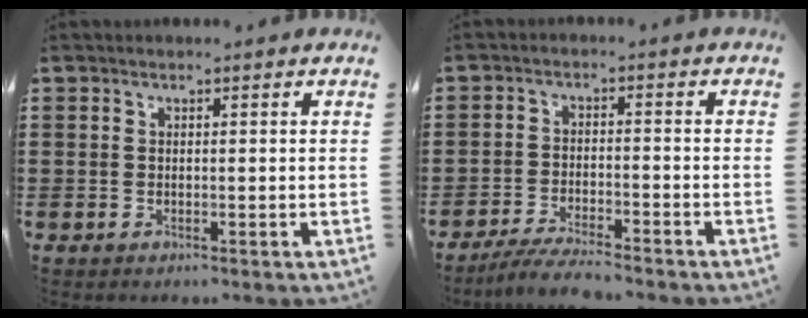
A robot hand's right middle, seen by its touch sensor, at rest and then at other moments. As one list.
[{"total": 4.5, "force": [-4.2, 0.1, 1.6], "torque": [-0.034, -0.006, -0.083]}]